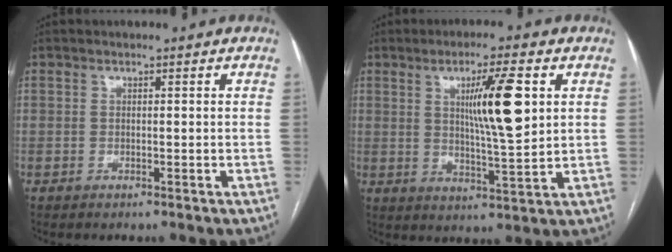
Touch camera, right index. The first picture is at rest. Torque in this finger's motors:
{"motor_torque": [0.68, 0.43, 0.29, 0.09]}